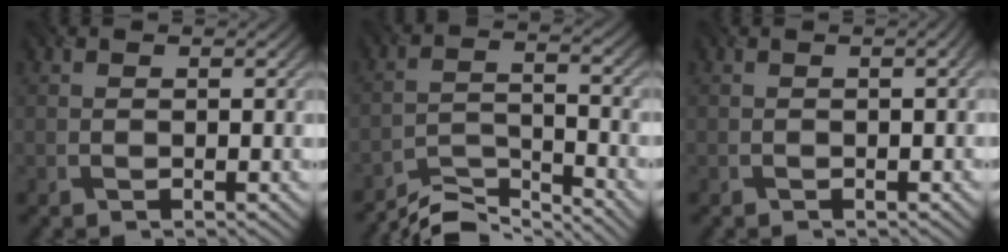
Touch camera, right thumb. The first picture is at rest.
{"total": 7.0, "force": [-6.4, 1.1, 2.4], "torque": [-0.052, -0.007, -0.123]}
{"total": 1.6, "force": [0.0, 0.4, 1.6], "torque": [-0.019, 0.002, -0.004]}